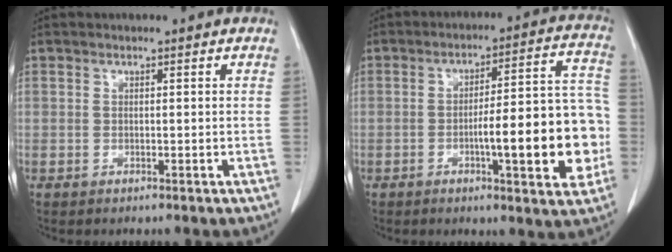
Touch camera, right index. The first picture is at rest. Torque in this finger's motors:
{"motor_torque": [0.97, 0.38, 0.64, 0.11]}